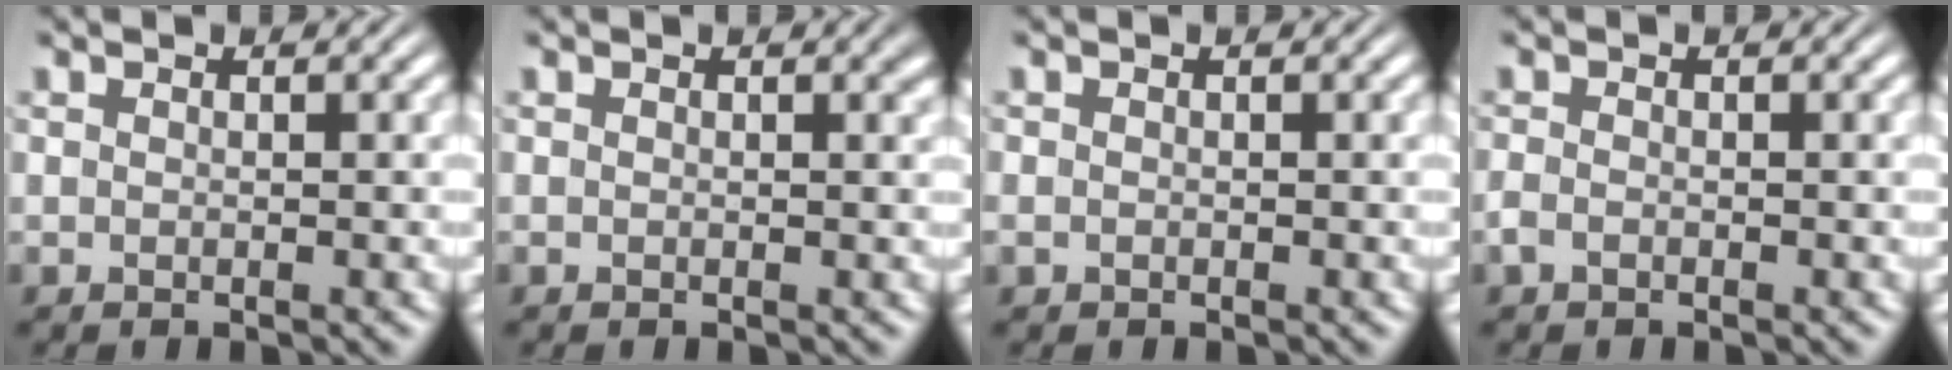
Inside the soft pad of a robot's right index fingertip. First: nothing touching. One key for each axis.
{"total": 0.6, "fx": 0.2, "fy": 0.1, "fz": 0.5, "tx": -0.002, "ty": 0.001, "tz": 0.002}
{"total": 0.8, "fx": -0.5, "fy": 0.7, "fz": 0.2, "tx": -0.010, "ty": -0.009, "tz": -0.006}
{"total": 1.1, "fx": -0.9, "fy": 0.5, "fz": 0.4, "tx": -0.014, "ty": -0.007, "tz": -0.014}